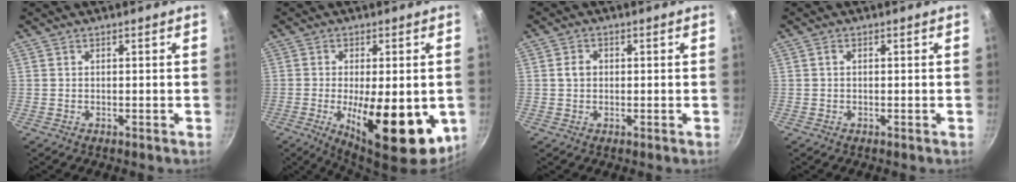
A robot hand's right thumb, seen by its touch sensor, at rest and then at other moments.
{"total": 19.6, "force": [-4.9, 7.7, 17.4], "torque": [-0.221, -0.026, -0.048]}
{"total": 2.5, "force": [0.1, 2.1, 1.3], "torque": [-0.016, 0.007, 0.000]}
{"total": 0.6, "force": [0.1, 0.4, 0.5], "torque": [-0.008, 0.002, 0.000]}